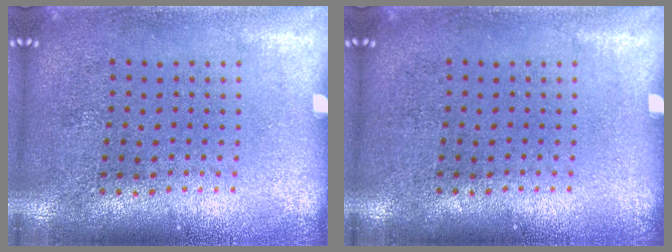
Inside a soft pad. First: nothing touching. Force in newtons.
{"total": 0.0}